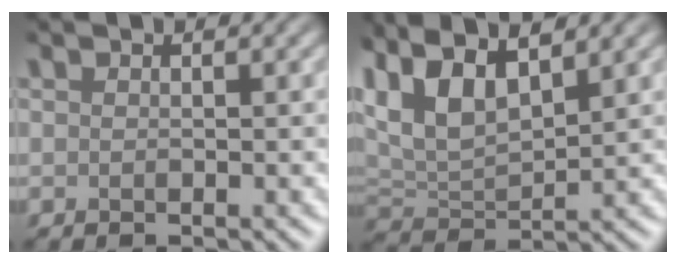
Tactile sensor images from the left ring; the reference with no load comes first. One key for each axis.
{"total": 7.2, "fx": 3.8, "fy": 3.0, "fz": 5.3, "tx": -0.127, "ty": 0.017, "tz": 0.071}